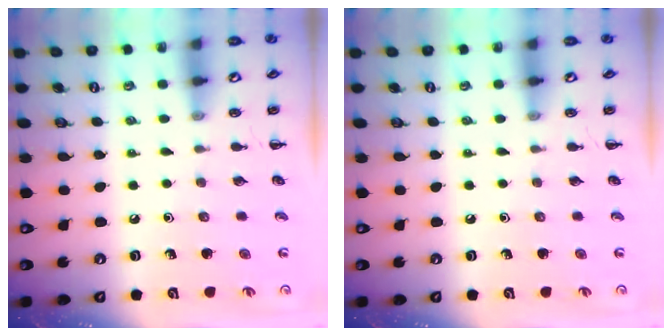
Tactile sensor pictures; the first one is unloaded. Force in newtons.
{"total": 0.0}